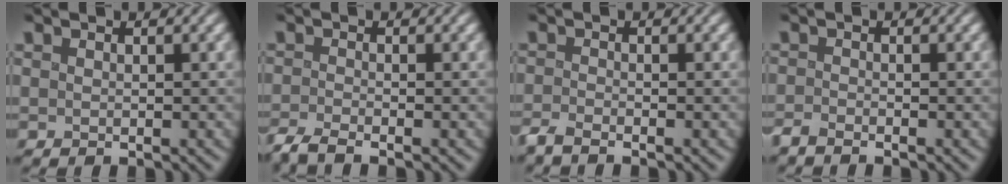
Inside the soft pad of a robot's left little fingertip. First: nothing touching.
{"total": 2.7, "force": [-2.3, 0.2, 1.4], "torque": [-0.022, -0.007, -0.053]}
{"total": 2.0, "force": [-1.8, 0.1, 0.8], "torque": [-0.014, -0.007, -0.042]}
{"total": 1.7, "force": [-1.6, 0.1, 0.4], "torque": [-0.007, -0.005, -0.037]}